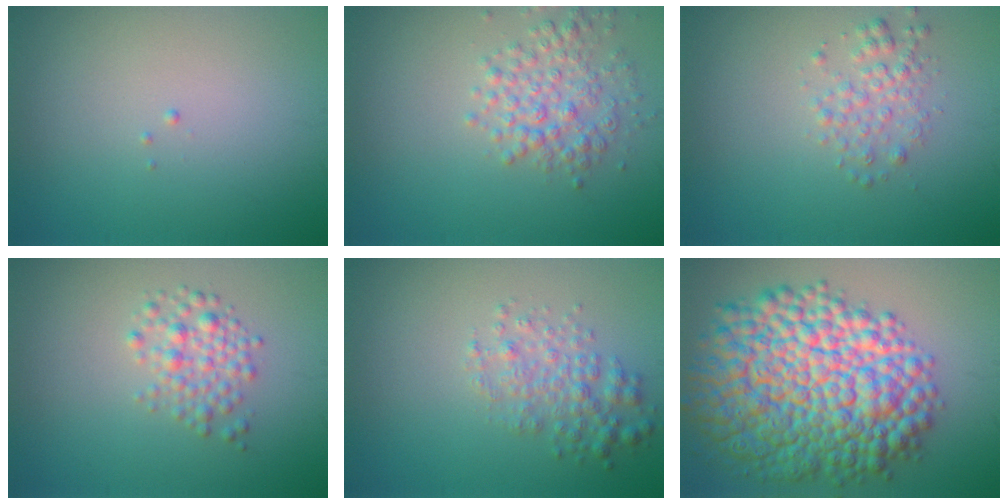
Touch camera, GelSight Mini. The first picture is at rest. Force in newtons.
{"total": 3.3, "press": 3.3, "slide": 0.1}
{"total": 2.1, "press": 2.1, "slide": 0.1}
{"total": 2.6, "press": 2.6, "slide": 0.1}
{"total": 2.8, "press": 2.8, "slide": 0.1}
{"total": 14.4, "press": 14.4, "slide": 0.3}